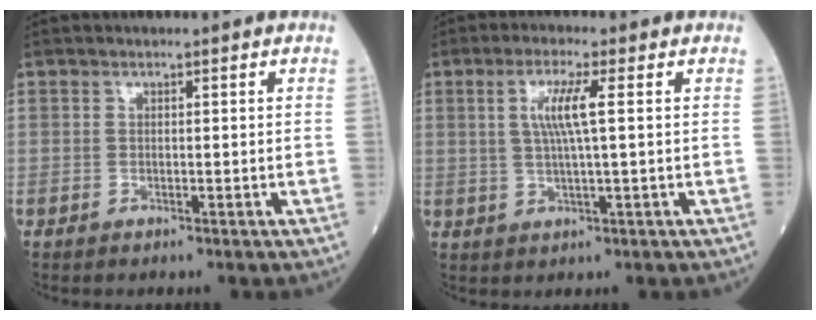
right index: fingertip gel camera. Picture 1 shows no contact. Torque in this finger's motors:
{"motor_torque": [0.41, -0.13, 0.46, 0.14]}